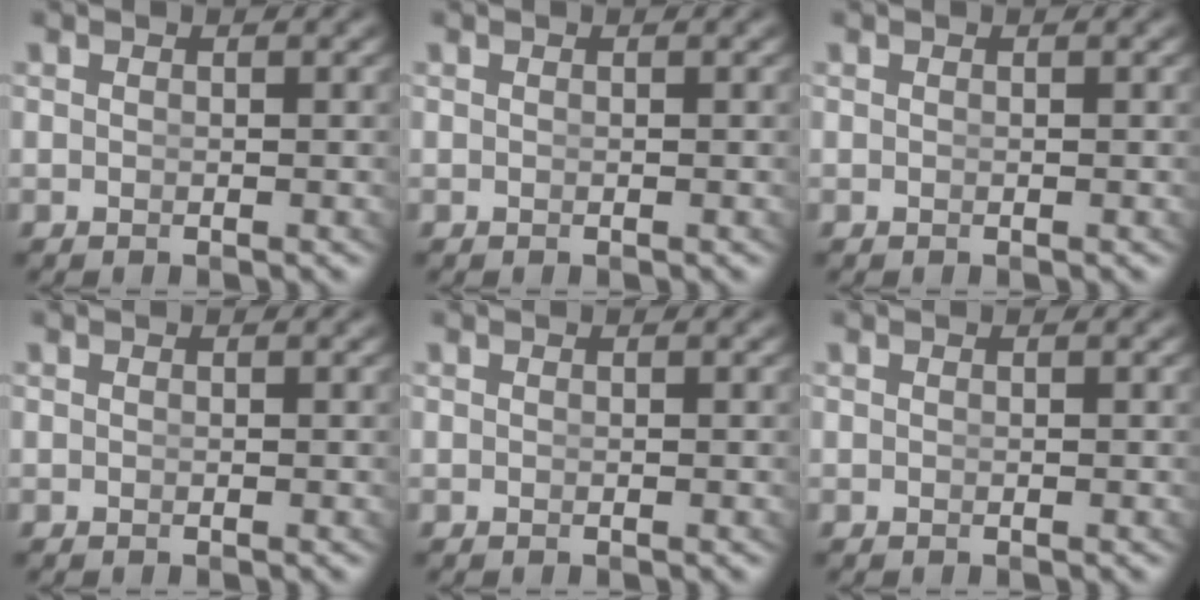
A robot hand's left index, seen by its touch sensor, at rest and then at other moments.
{"total": 0.0}
{"total": 0.0}
{"total": 0.0}
{"total": 0.0}
{"total": 0.0}